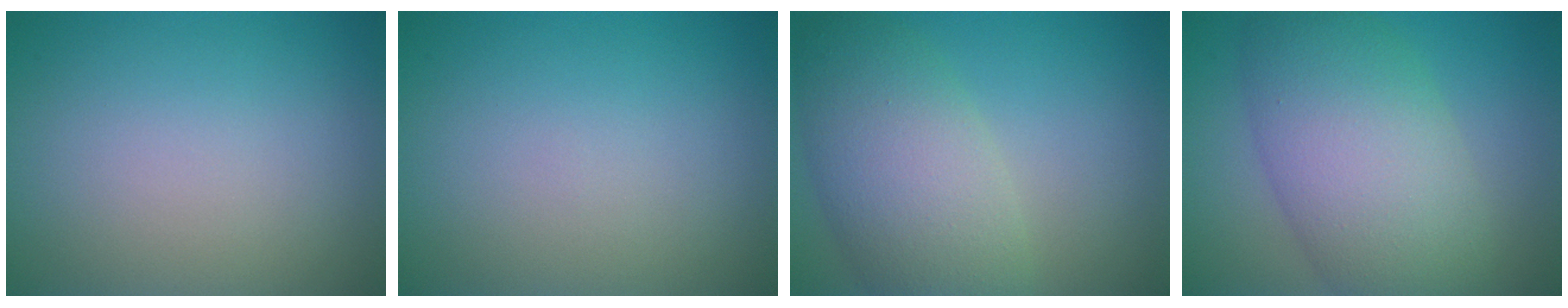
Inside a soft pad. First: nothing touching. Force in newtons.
{"total": 0.0}
{"total": 7.3, "press": 7.3, "slide": 0.3}
{"total": 9.1, "press": 9.1, "slide": 0.5}